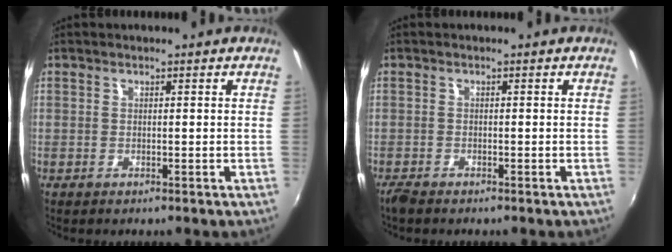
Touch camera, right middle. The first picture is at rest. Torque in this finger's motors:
{"motor_torque": [0.11, -0.11, 0.04, 0.06]}